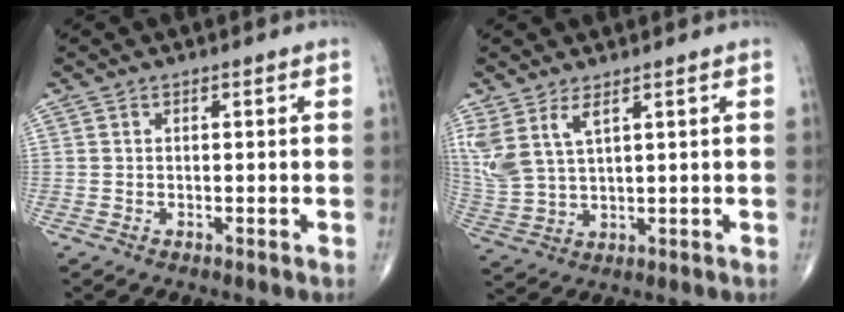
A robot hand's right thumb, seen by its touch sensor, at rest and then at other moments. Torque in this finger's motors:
{"motor_torque": [0.09, 0.11, 0.58, 0.59, 0.05]}